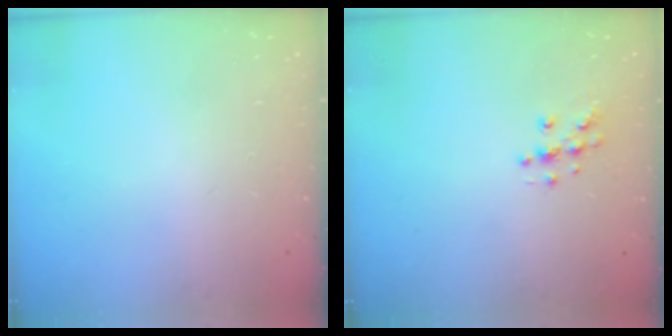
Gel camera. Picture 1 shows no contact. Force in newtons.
{"total": 5.0, "press": 4.7, "slide": 1.6}